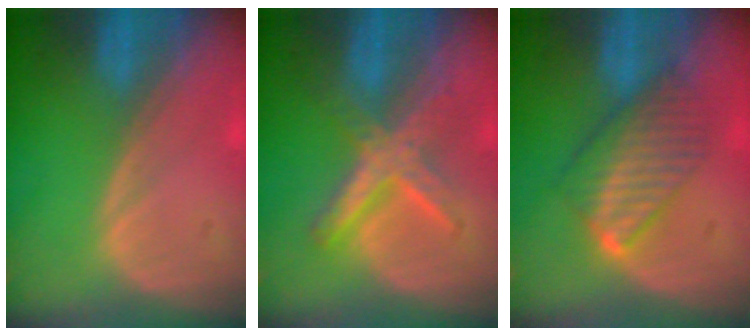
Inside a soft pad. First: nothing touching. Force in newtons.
{"total": 6.1, "press": 6.1, "slide": 0.2}
{"total": 6.4, "press": 6.3, "slide": 0.8}